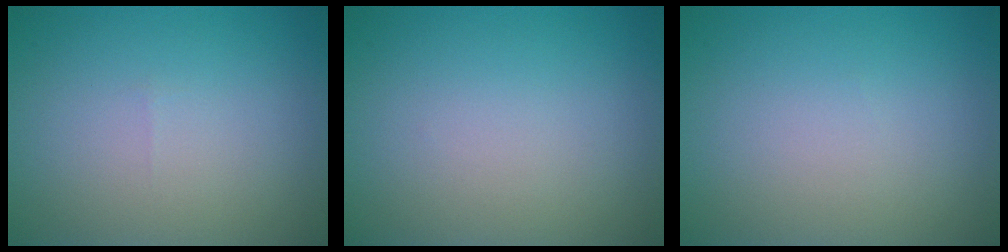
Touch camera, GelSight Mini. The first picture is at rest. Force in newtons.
{"total": 0.0}
{"total": 0.0}